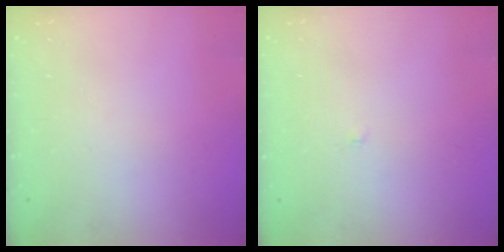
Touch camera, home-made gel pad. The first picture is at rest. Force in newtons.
{"total": 1.9, "press": 1.9, "slide": 0.2}